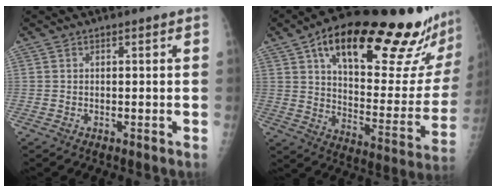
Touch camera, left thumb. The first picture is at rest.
{"total": 30.4, "force": [20.7, 8.7, 20.5], "torque": [-0.268, -0.062, 0.298]}